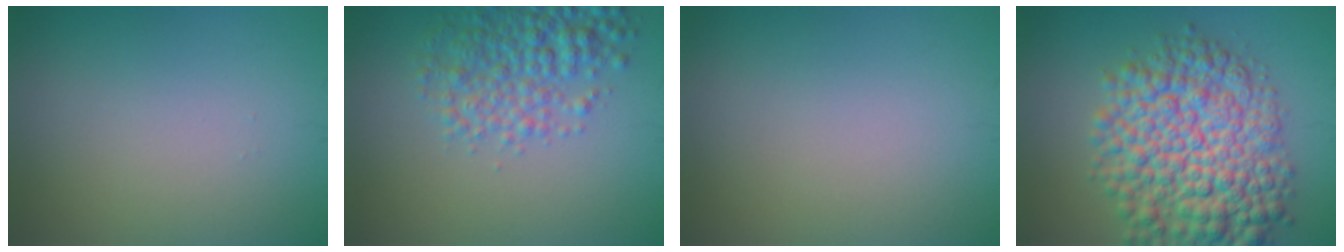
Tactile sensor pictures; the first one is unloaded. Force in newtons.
{"total": 4.9, "press": 4.9, "slide": 0.2}
{"total": 0.0}
{"total": 10.6, "press": 10.6, "slide": 0.3}